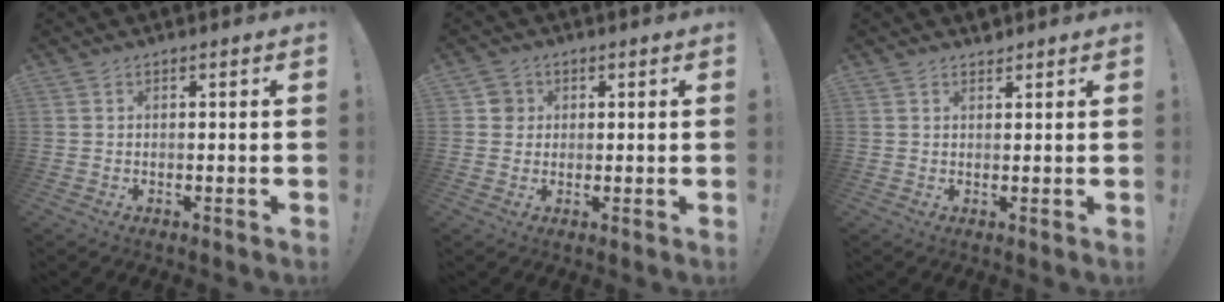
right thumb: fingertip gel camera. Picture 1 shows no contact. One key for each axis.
{"total": 3.6, "fx": 0.7, "fy": 3.4, "fz": 0.9, "tx": -0.012, "ty": 0.007, "tz": 0.014}
{"total": 1.5, "fx": 1.4, "fy": 0.5, "fz": 0.1, "tx": 0.006, "ty": -0.010, "tz": 0.026}